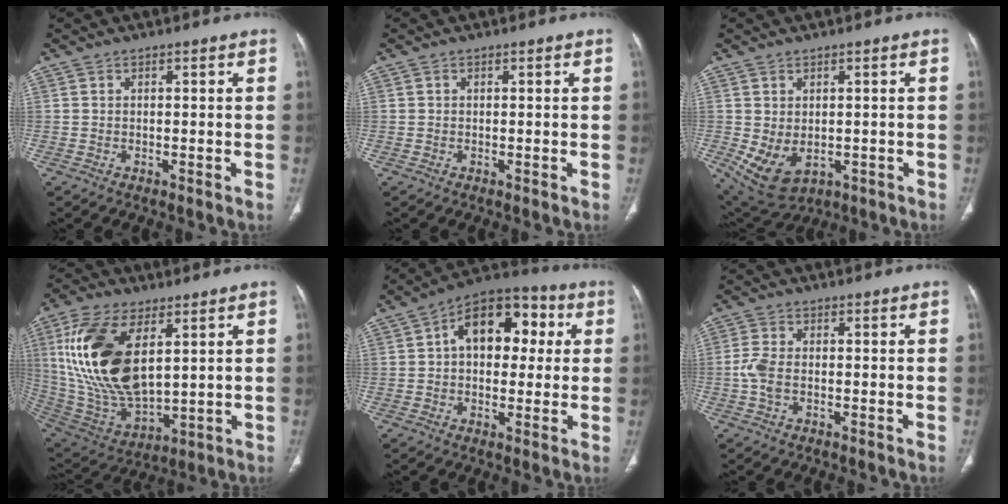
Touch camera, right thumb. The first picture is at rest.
{"total": 0.0}
{"total": 8.1, "force": [-1.3, 5.5, 5.8], "torque": [-0.098, -0.004, 0.005]}
{"total": 22.5, "force": [6.2, 11.4, 18.4], "torque": [-0.365, -0.031, 0.126]}
{"total": 15.0, "force": [3.0, 9.5, 11.2], "torque": [-0.127, 0.028, 0.037]}
{"total": 3.9, "force": [-0.7, 2.0, 3.3], "torque": [-0.089, 0.006, -0.017]}